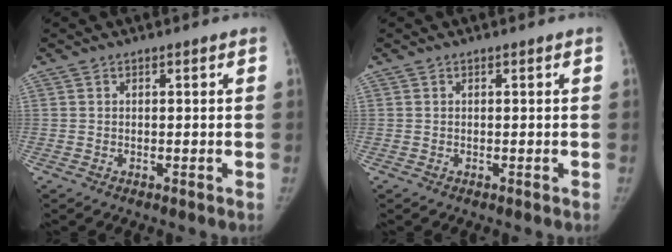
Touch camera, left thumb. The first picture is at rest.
{"total": 0.0}